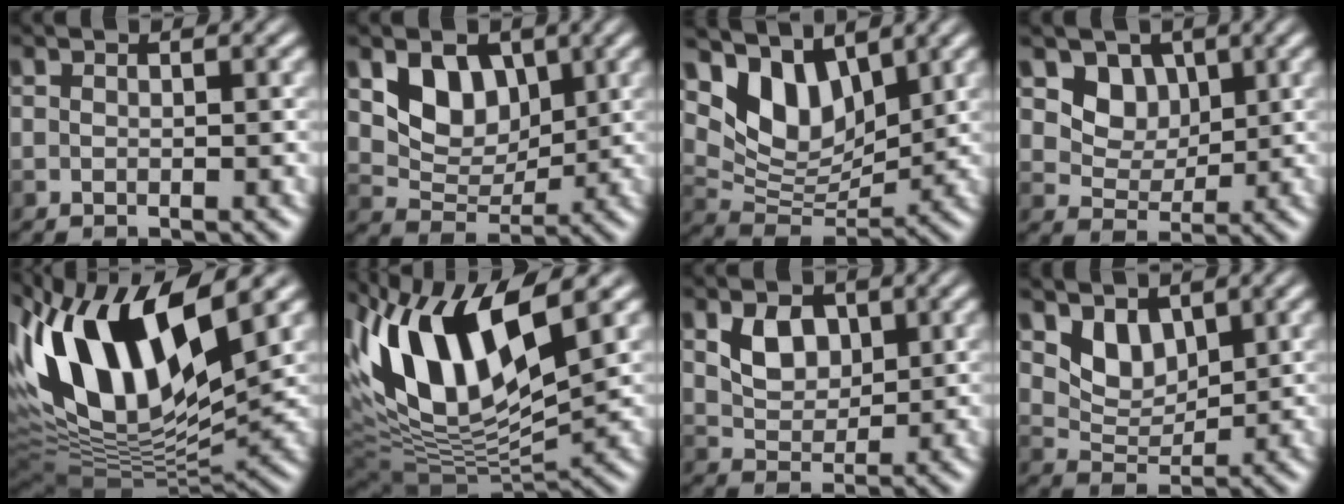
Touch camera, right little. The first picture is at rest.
{"total": 4.6, "force": [1.5, 3.4, 2.8], "torque": [-0.053, -0.015, 0.022]}
{"total": 6.7, "force": [3.8, 3.8, 4.0], "torque": [-0.082, -0.003, 0.067]}
{"total": 3.8, "force": [1.5, 3.0, 1.8], "torque": [-0.038, -0.014, 0.028]}
{"total": 14.3, "force": [3.9, 6.5, 12.2], "torque": [-0.251, 0.022, 0.066]}
{"total": 12.9, "force": [4.0, 5.2, 11.2], "torque": [-0.230, 0.025, 0.068]}
{"total": 2.8, "force": [0.6, 2.1, 1.7], "torque": [-0.043, -0.004, 0.009]}
{"total": 2.8, "force": [1.7, 1.7, 1.4], "torque": [-0.040, -0.014, 0.027]}